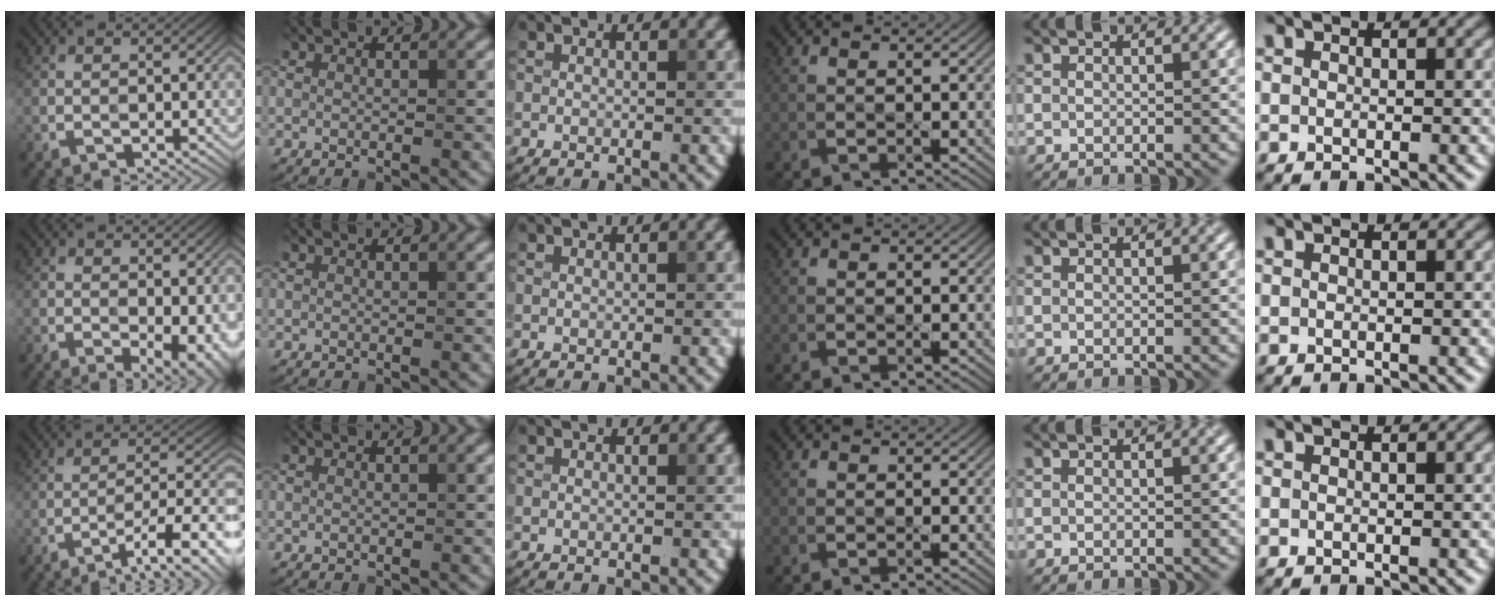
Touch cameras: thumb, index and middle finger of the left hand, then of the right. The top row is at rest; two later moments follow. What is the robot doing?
{"motion": "pour", "object": "oil cruet"}